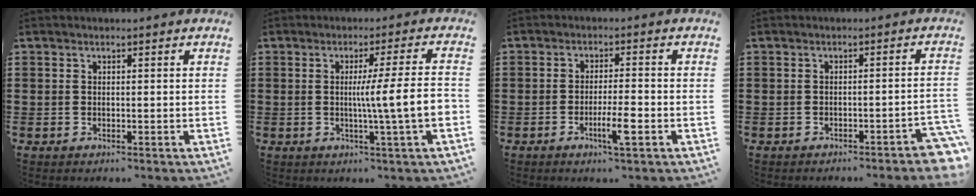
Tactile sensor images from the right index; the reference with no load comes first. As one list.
[{"total": 8.6, "force": [-0.6, -0.2, 8.5], "torque": [-0.140, -0.010, -0.017]}, {"total": 4.8, "force": [-2.1, 0.5, 4.3], "torque": [-0.083, -0.011, -0.040]}, {"total": 2.5, "force": [-2.0, 0.1, 1.5], "torque": [-0.024, -0.004, -0.040]}]